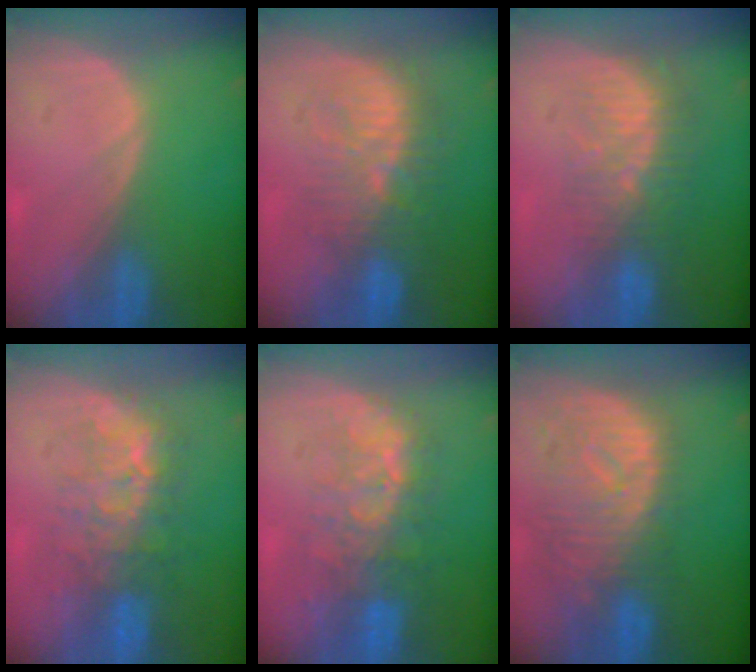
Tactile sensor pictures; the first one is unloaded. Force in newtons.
{"total": 9.4, "press": 9.1, "slide": 2.0}
{"total": 8.3, "press": 7.4, "slide": 3.7}
{"total": 8.2, "press": 7.9, "slide": 2.3}
{"total": 9.8, "press": 8.4, "slide": 5.0}
{"total": 10.8, "press": 9.6, "slide": 5.0}